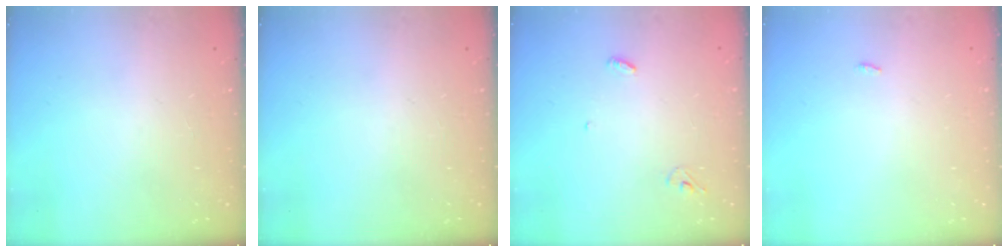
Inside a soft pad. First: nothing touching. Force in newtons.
{"total": 0.0}
{"total": 3.5, "press": 3.5, "slide": 0.3}
{"total": 6.7, "press": 1.4, "slide": 6.6}